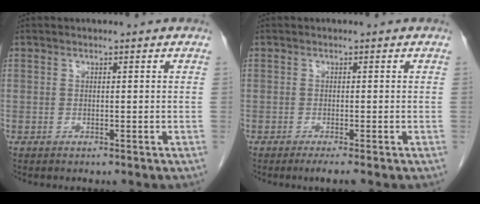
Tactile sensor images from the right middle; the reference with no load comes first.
{"total": 1.6, "force": [-1.2, -0.4, 1.1], "torque": [-0.020, -0.005, -0.022]}